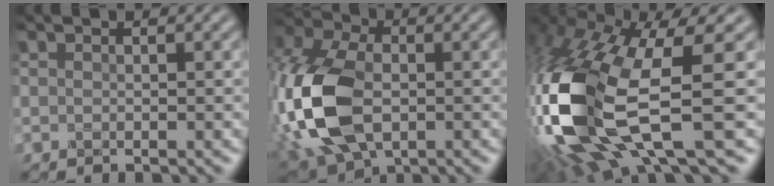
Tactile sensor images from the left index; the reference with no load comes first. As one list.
[{"total": 13.9, "force": [-2.6, 8.9, 10.4], "torque": [-0.255, -0.015, -0.059]}, {"total": 15.4, "force": [-3.3, 5.9, 13.8], "torque": [-0.331, -0.037, -0.050]}]